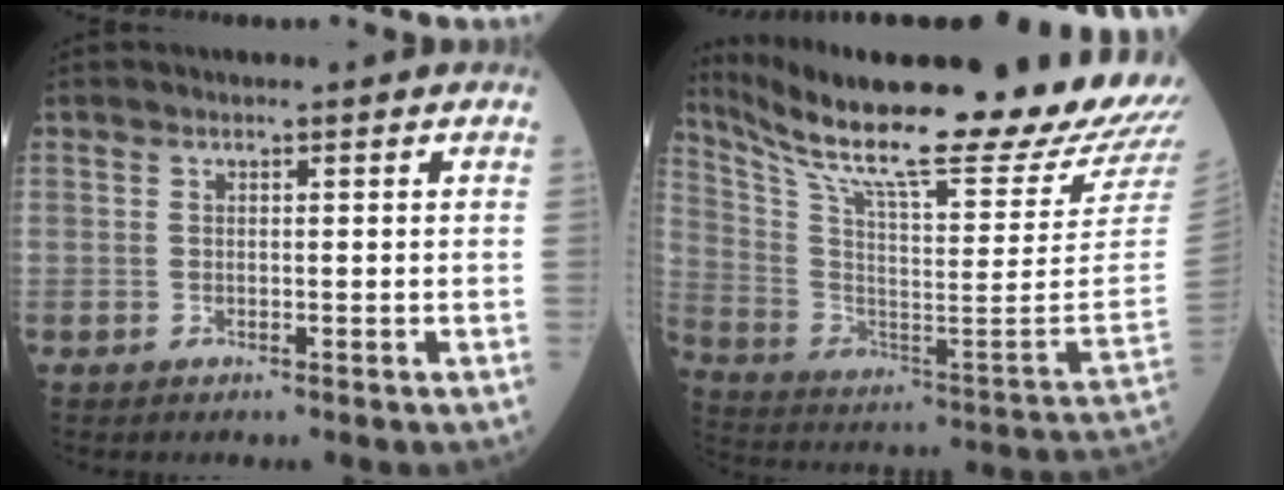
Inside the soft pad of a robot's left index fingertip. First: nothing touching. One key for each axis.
{"total": 30.2, "fx": 26.5, "fy": 0.2, "fz": 14.4, "tx": -0.267, "ty": -0.107, "tz": 0.386}